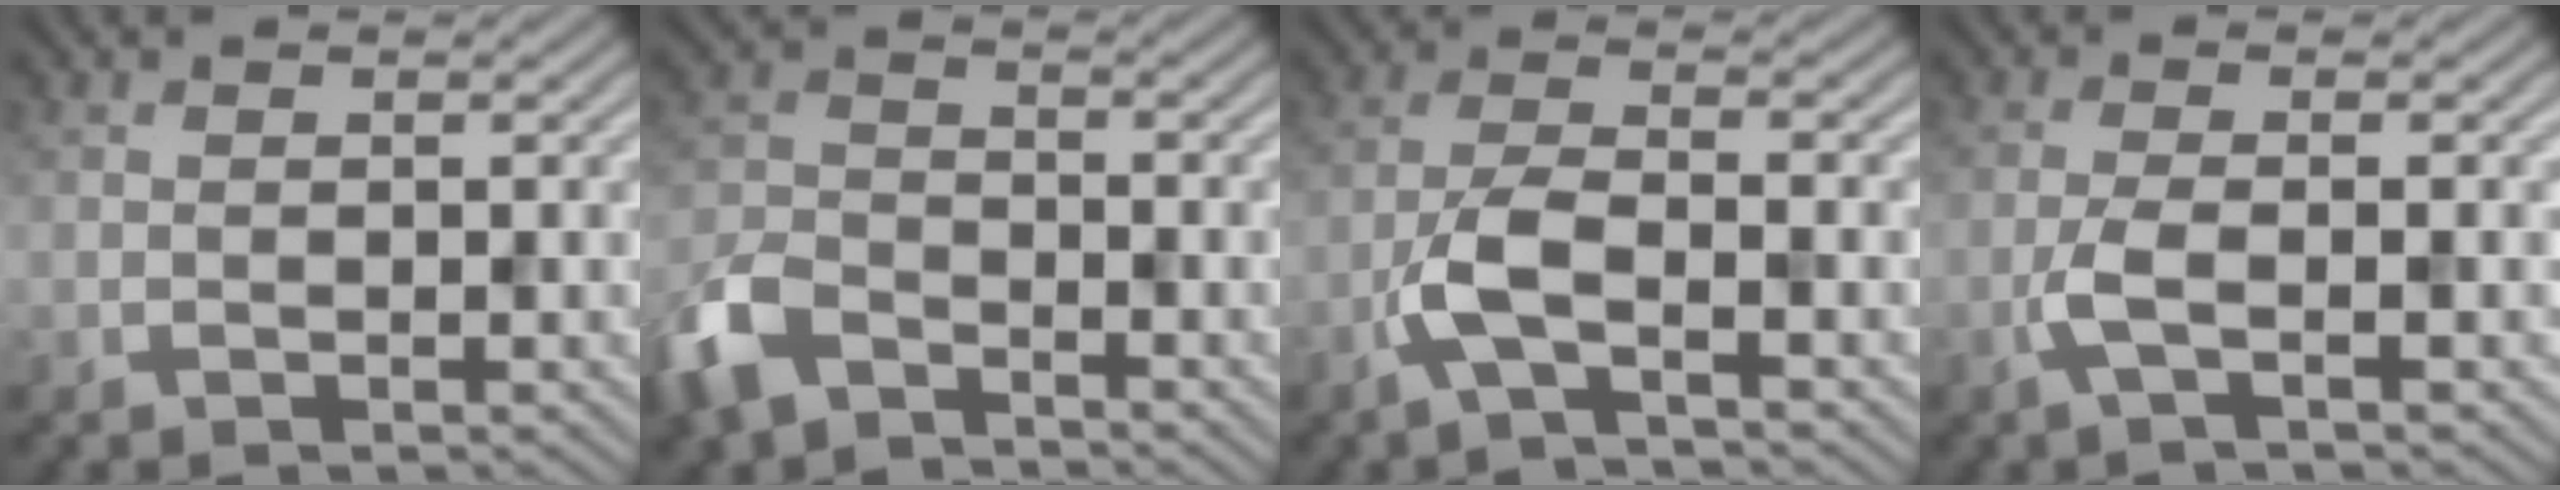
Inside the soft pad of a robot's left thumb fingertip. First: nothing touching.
{"total": 7.4, "force": [-5.3, 3.6, 3.6], "torque": [-0.086, -0.008, -0.123]}
{"total": 4.9, "force": [-2.5, 1.2, 4.0], "torque": [-0.089, 0.003, -0.062]}
{"total": 3.0, "force": [-1.1, 0.5, 2.8], "torque": [-0.058, 0.006, -0.034]}